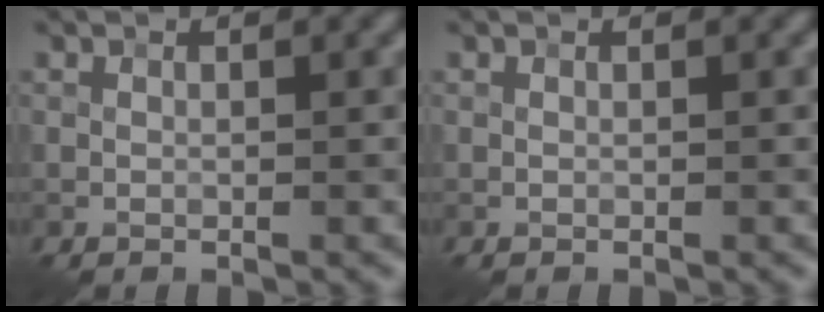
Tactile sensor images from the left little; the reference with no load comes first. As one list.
[{"total": 0.0}]